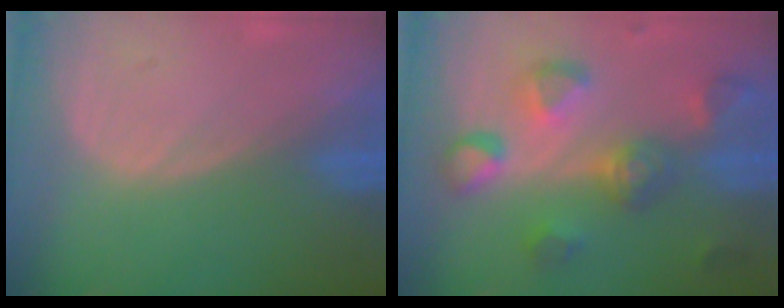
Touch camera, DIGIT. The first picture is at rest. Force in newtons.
{"total": 8.4, "press": 8.4, "slide": 0.7}